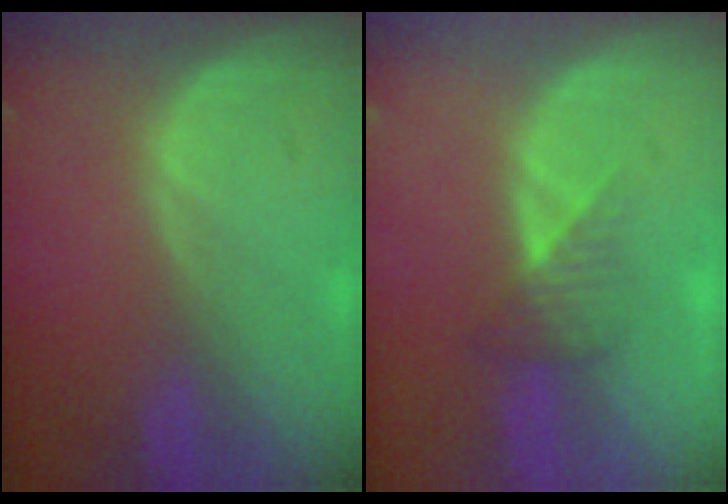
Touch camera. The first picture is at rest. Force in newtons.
{"total": 3.3, "press": 3.1, "slide": 1.3}